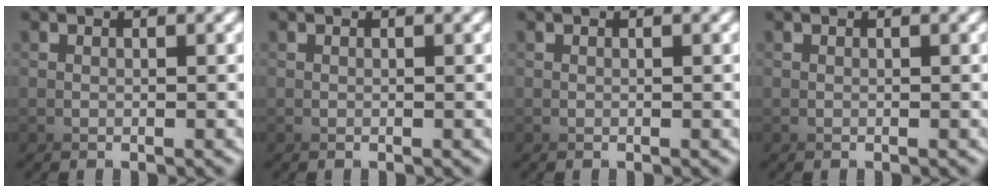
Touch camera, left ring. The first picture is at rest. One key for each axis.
{"total": 0.0}
{"total": 0.0}
{"total": 0.0}